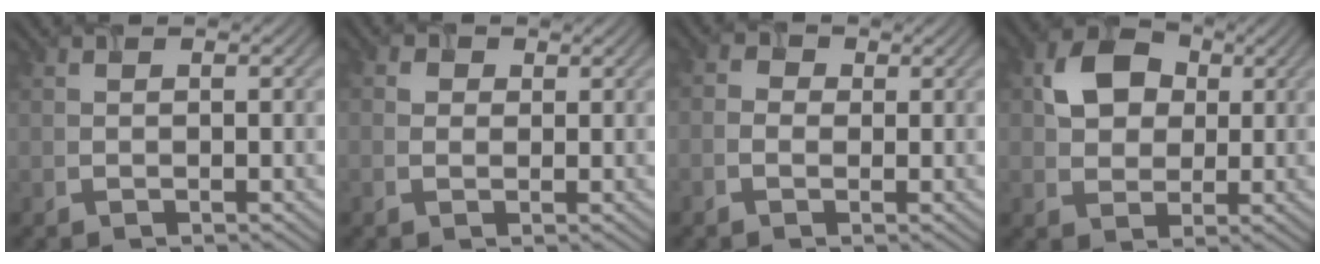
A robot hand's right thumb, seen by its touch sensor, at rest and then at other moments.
{"total": 1.4, "force": [0.5, 1.2, 0.3], "torque": [-0.002, -0.007, 0.002]}
{"total": 1.5, "force": [-0.3, 1.3, 0.5], "torque": [-0.009, -0.002, -0.014]}
{"total": 6.3, "force": [1.5, 5.1, 3.3], "torque": [-0.070, 0.006, 0.017]}